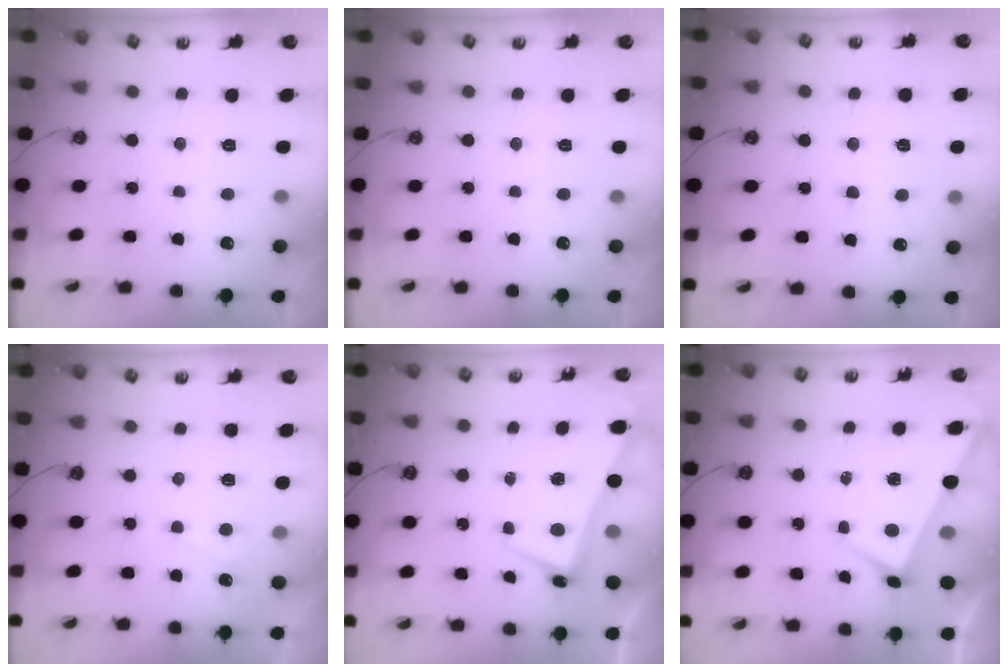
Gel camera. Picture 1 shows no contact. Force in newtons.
{"total": 0.0}
{"total": 3.4, "press": 3.4, "slide": 0.4}
{"total": 1.2, "press": 1.1, "slide": 0.4}
{"total": 2.5, "press": 2.4, "slide": 0.6}
{"total": 1.7, "press": 1.7, "slide": 0.2}